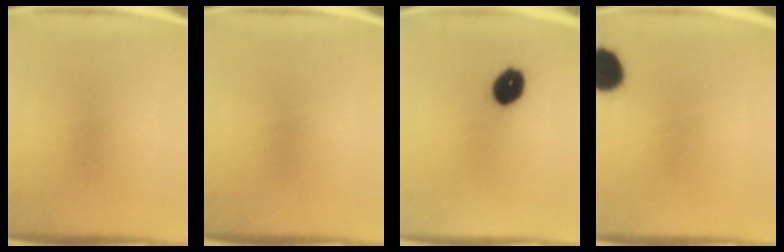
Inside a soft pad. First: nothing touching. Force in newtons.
{"total": 0.0}
{"total": 7.6}
{"total": 9.8}